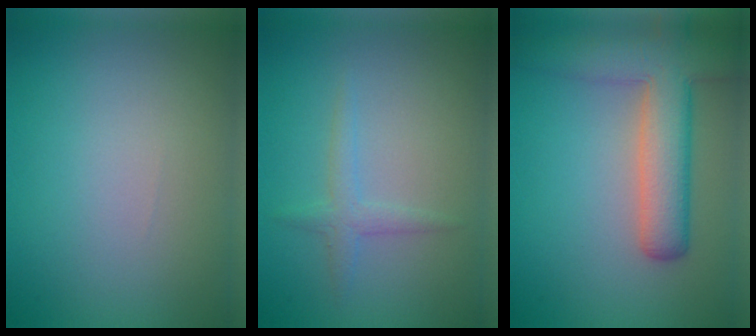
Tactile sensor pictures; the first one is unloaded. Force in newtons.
{"total": 1.6, "press": 1.6, "slide": 0.1}
{"total": 7.1, "press": 7.1, "slide": 0.4}